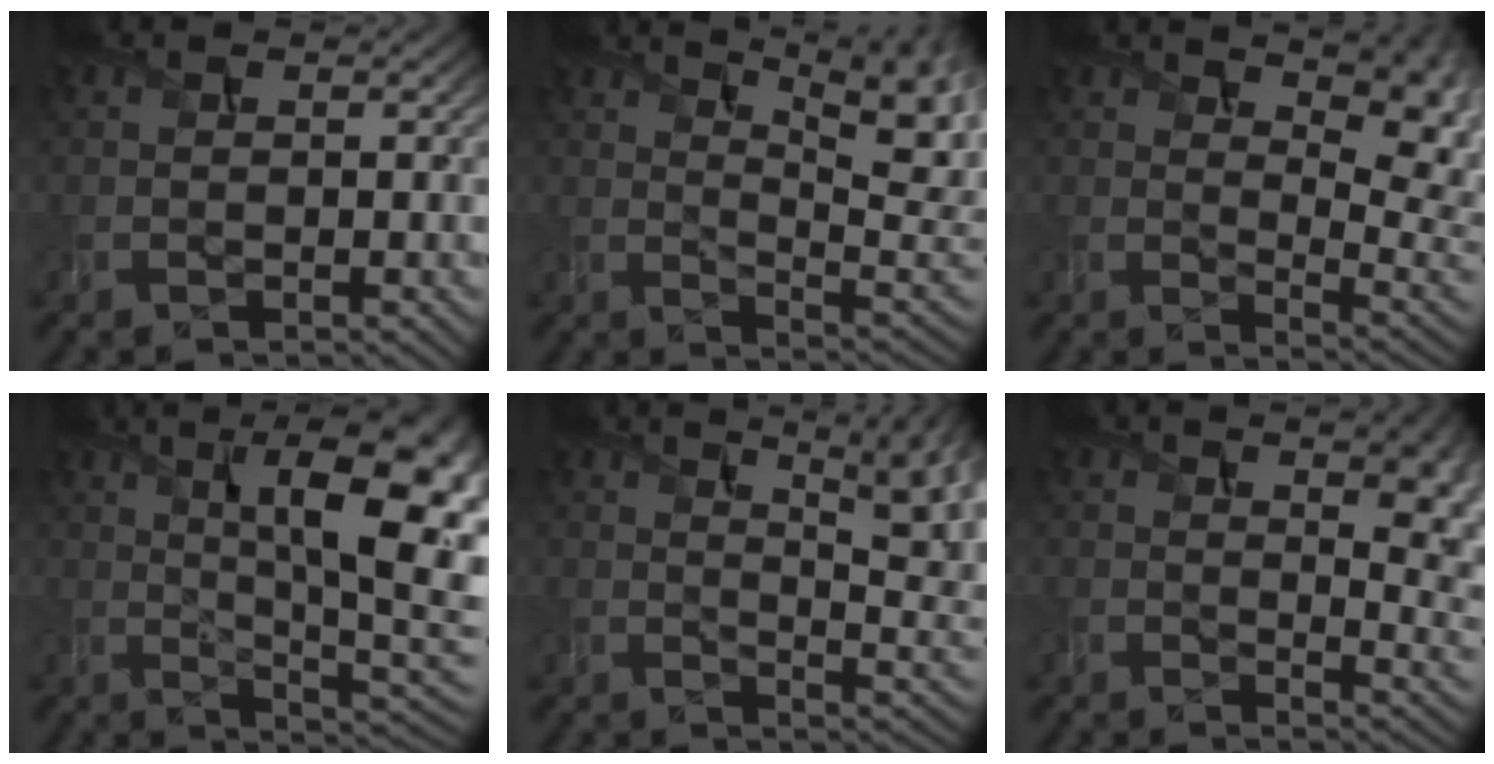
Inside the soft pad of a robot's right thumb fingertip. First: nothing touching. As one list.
[{"total": 15.2, "force": [7.4, 5.9, 11.8], "torque": [-0.170, 0.038, 0.122]}, {"total": 11.6, "force": [5.5, 5.0, 8.9], "torque": [-0.119, 0.011, 0.078]}, {"total": 16.7, "force": [4.8, 5.7, 14.9], "torque": [-0.198, 0.026, 0.074]}, {"total": 15.4, "force": [6.6, 6.2, 12.4], "torque": [-0.179, 0.041, 0.109]}, {"total": 11.1, "force": [3.4, 4.8, 9.5], "torque": [-0.116, 0.015, 0.053]}]